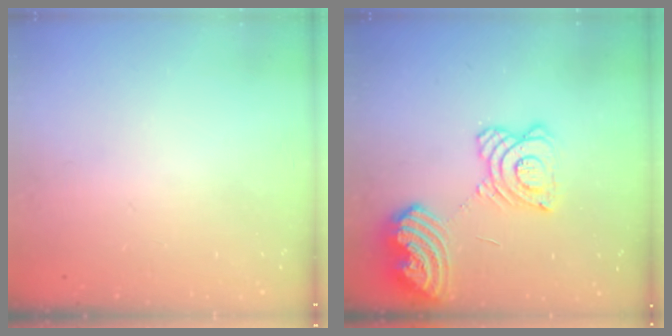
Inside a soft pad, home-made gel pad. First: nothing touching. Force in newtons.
{"total": 17.4, "press": 17.3, "slide": 1.7}